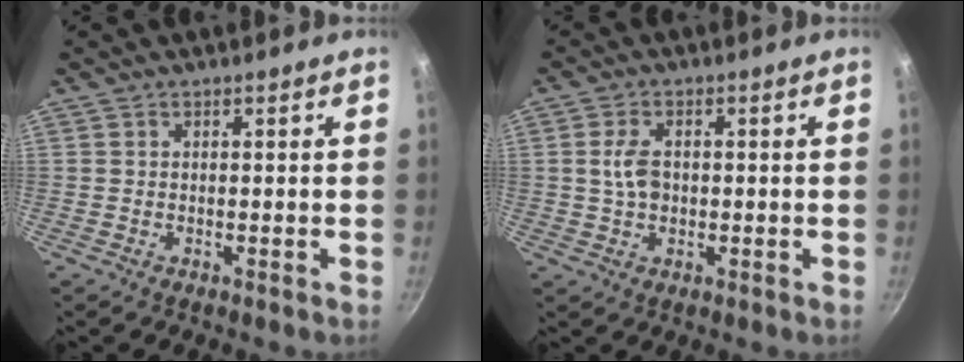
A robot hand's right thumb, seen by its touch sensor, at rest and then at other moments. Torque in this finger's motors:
{"motor_torque": [-0.23, 0.42, -0.02, 0.21, -0.01]}